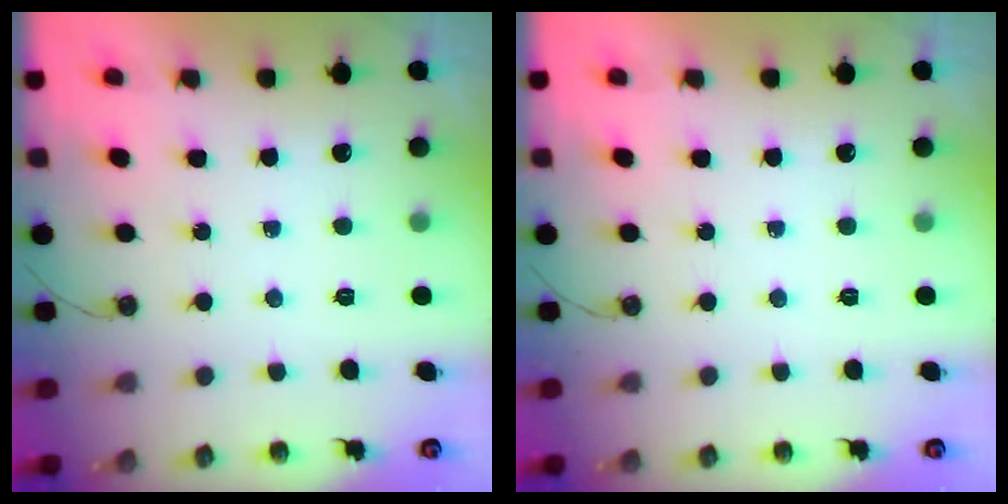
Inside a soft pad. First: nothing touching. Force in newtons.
{"total": 0.0}